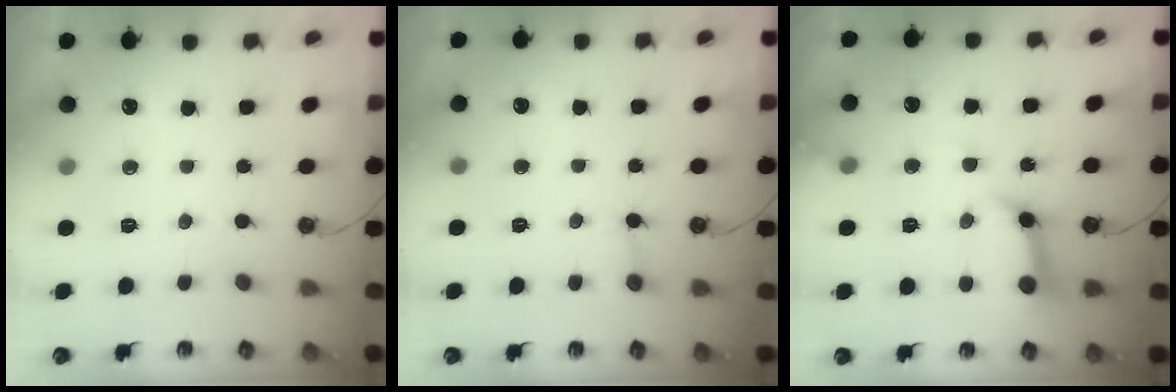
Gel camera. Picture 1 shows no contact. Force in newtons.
{"total": 3.4, "press": 3.4, "slide": 0.2}
{"total": 12.2, "press": 12.1, "slide": 1.4}